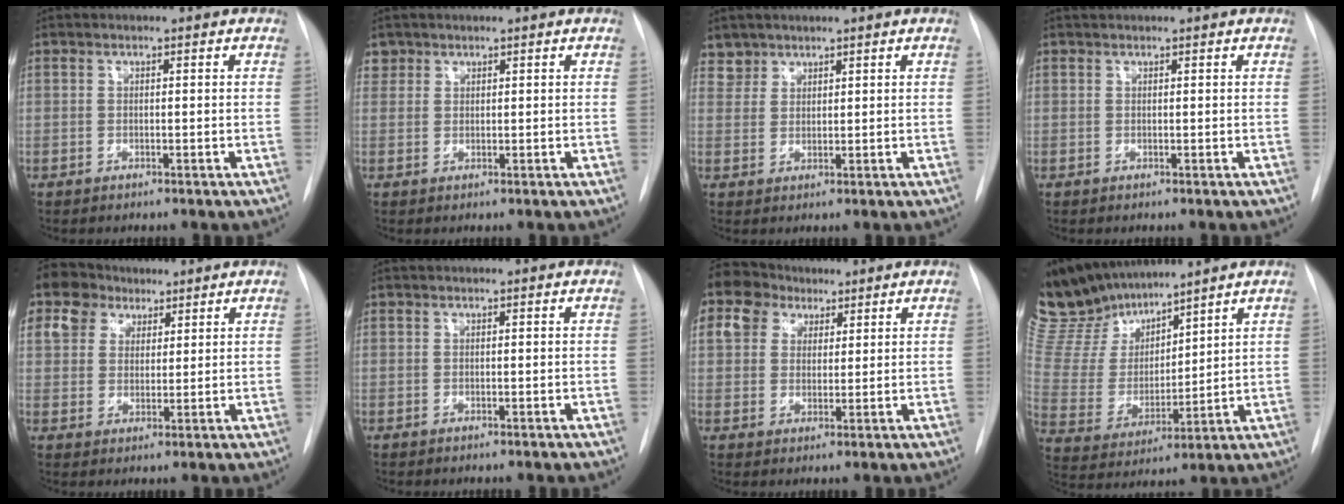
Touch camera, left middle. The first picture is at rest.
{"total": 1.6, "force": [1.1, 1.2, -0.2], "torque": [0.017, 0.007, 0.016]}
{"total": 2.6, "force": [2.1, 1.4, -0.6], "torque": [0.019, 0.007, 0.039]}
{"total": 1.0, "force": [1.0, 0.1, 0.3], "torque": [-0.012, 0.017, 0.021]}
{"total": 12.4, "force": [7.4, 9.2, 3.6], "torque": [-0.101, 0.045, 0.142]}
{"total": 0.0}
{"total": 16.6, "force": [9.1, 12.5, 6.0], "torque": [-0.188, 0.075, 0.177]}
{"total": 14.3, "force": [13.0, 4.3, 4.3], "torque": [-0.099, 0.009, 0.265]}